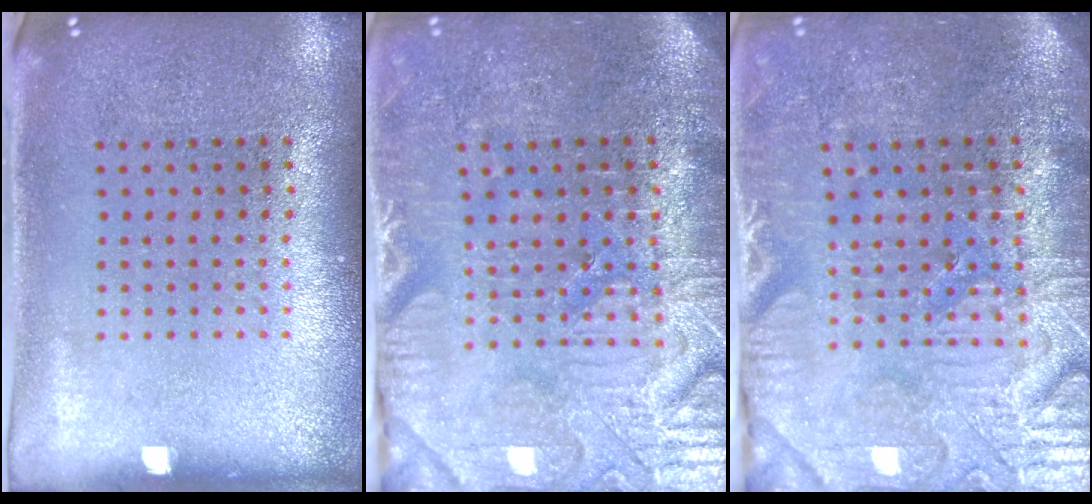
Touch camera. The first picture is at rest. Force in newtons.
{"total": 4.0, "press": 3.9, "slide": 1.0}
{"total": 4.0, "press": 3.9, "slide": 1.0}